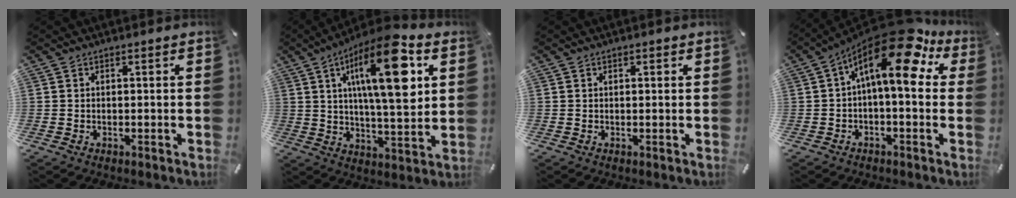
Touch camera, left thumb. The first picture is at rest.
{"total": 20.2, "force": [7.8, 6.9, 17.3], "torque": [-0.272, -0.025, 0.114]}
{"total": 0.5, "force": [0.2, 0.4, 0.3], "torque": [-0.006, 0.003, 0.003]}
{"total": 17.3, "force": [7.9, 6.5, 14.0], "torque": [-0.243, -0.058, 0.124]}